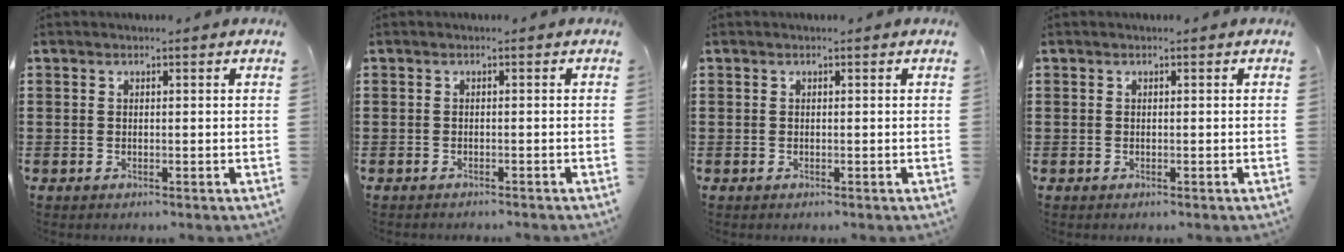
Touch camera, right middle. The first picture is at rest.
{"total": 0.5, "force": [-0.5, 0.0, 0.0], "torque": [-0.003, -0.001, -0.010]}
{"total": 0.0}
{"total": 0.0}